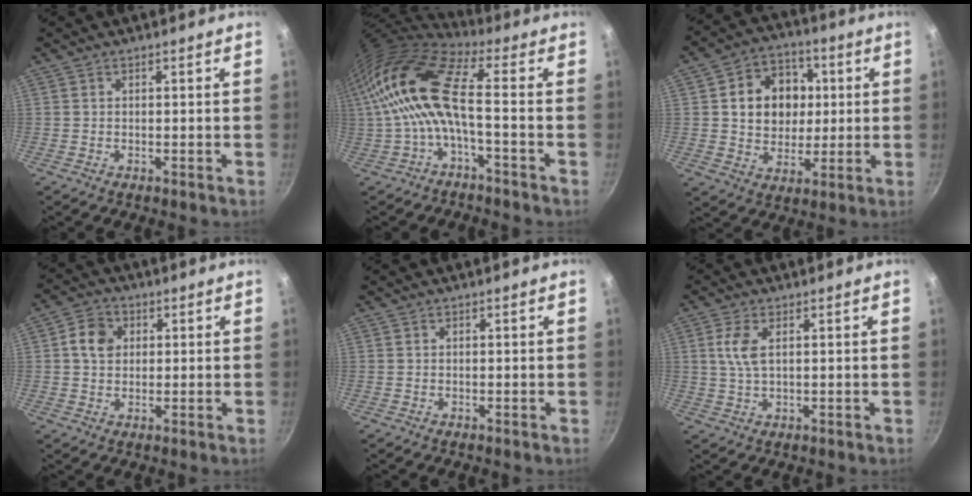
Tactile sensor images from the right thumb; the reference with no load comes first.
{"total": 16.0, "force": [-0.9, 5.6, 15.0], "torque": [-0.324, 0.027, -0.031]}
{"total": 13.6, "force": [2.1, 11.3, 7.2], "torque": [-0.078, 0.007, 0.033]}
{"total": 5.6, "force": [1.3, 4.6, 2.9], "torque": [-0.033, 0.008, 0.015]}
{"total": 0.0}
{"total": 4.5, "force": [1.3, 2.0, 3.8], "torque": [-0.082, -0.002, 0.026]}